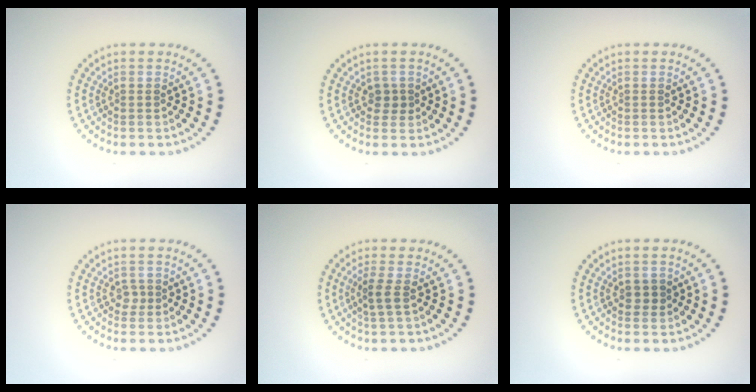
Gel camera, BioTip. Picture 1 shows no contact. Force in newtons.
{"total": 1.3, "press": 1.1, "slide": 0.7}
{"total": 0.0}
{"total": 1.0, "press": 0.8, "slide": 0.7}
{"total": 1.5, "press": 1.3, "slide": 0.9}
{"total": 1.2, "press": 1.2, "slide": 0.3}